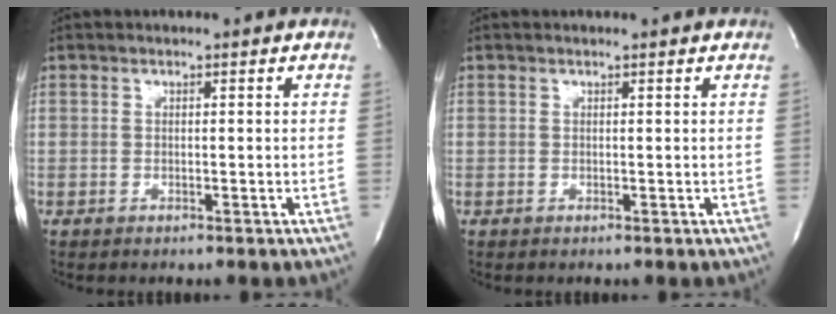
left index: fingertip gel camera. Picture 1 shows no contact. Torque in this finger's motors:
{"motor_torque": [0.06, -0.05, 0.01, 0.00]}